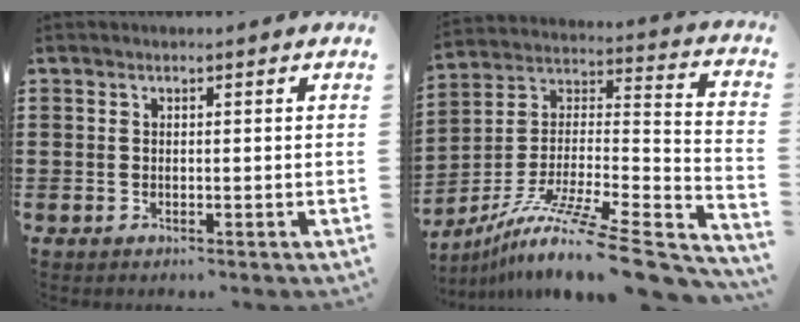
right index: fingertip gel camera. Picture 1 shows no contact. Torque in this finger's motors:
{"motor_torque": [2.14, 0.00, 1.03, 0.21]}